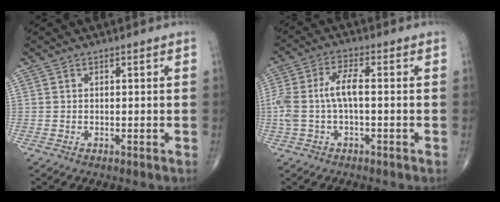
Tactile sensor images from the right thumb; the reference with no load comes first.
{"total": 7.5, "force": [-0.4, 2.9, 6.9], "torque": [-0.174, 0.025, -0.007]}